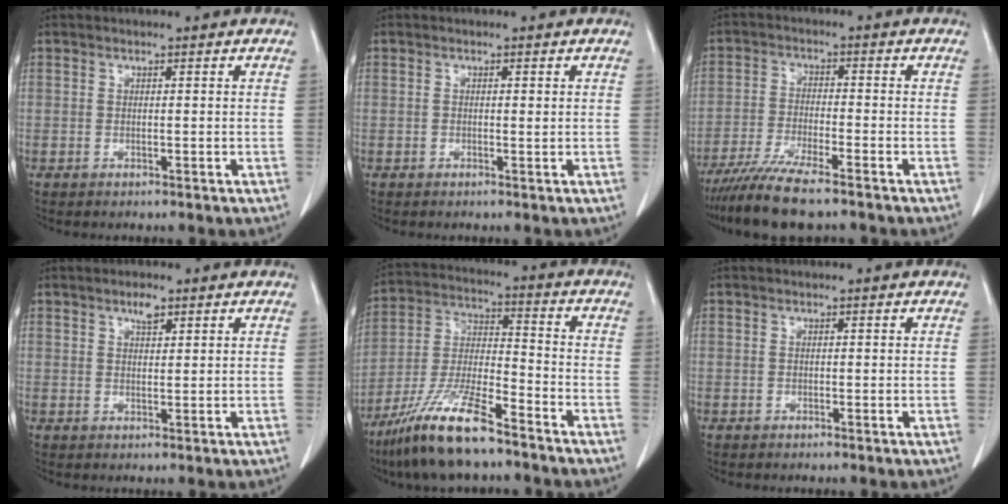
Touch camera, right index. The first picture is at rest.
{"total": 0.7, "force": [0.1, 0.1, 0.7], "torque": [-0.012, -0.001, 0.002]}
{"total": 8.8, "force": [-7.1, 0.6, 5.1], "torque": [-0.090, -0.024, -0.124]}
{"total": 2.1, "force": [1.4, 0.8, 1.5], "torque": [-0.028, 0.001, 0.024]}
{"total": 14.0, "force": [-10.1, 2.1, 9.4], "torque": [-0.195, -0.018, -0.187]}
{"total": 0.0}